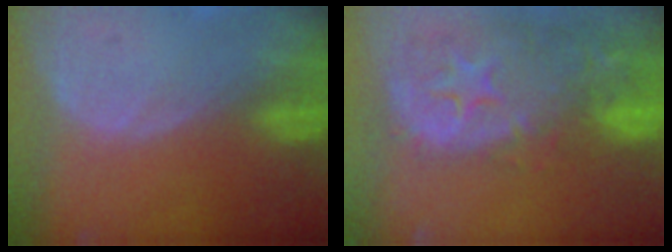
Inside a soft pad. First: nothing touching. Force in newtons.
{"total": 14.3, "press": 11.5, "slide": 8.4}